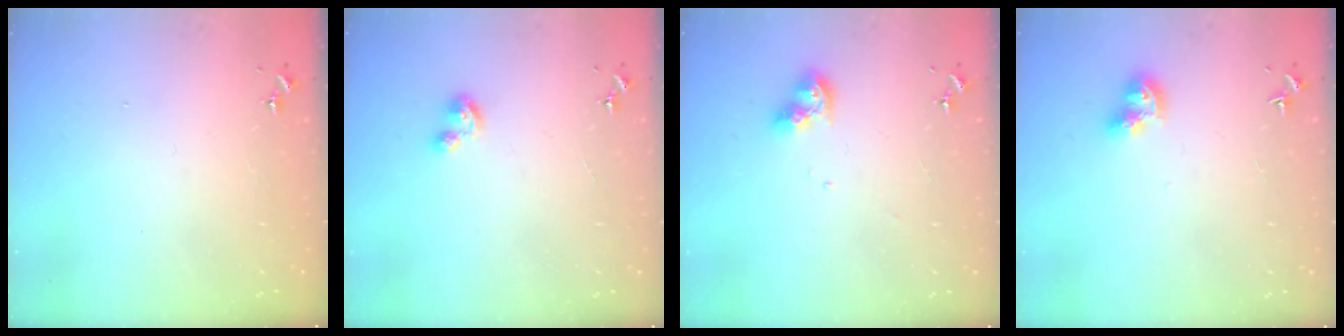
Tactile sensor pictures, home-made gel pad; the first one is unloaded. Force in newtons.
{"total": 3.9, "press": 3.9, "slide": 0.5}
{"total": 9.4, "press": 9.4, "slide": 1.1}
{"total": 9.3, "press": 9.2, "slide": 1.2}